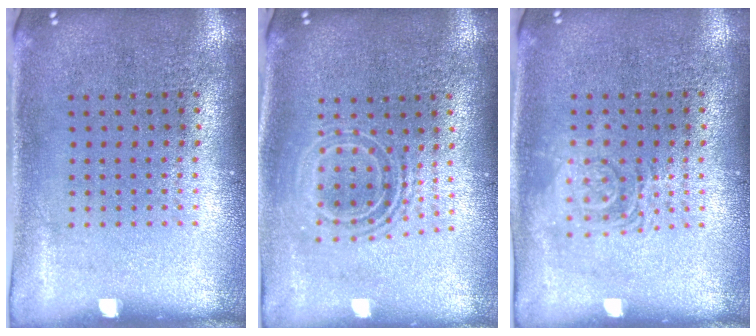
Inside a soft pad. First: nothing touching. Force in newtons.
{"total": 1.6, "press": 1.2, "slide": 1.0}
{"total": 1.2, "press": 1.2, "slide": 0.2}